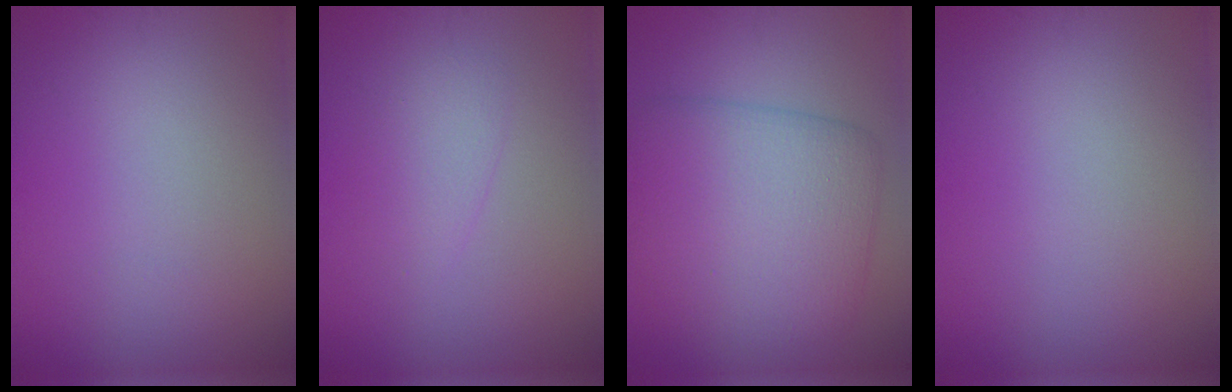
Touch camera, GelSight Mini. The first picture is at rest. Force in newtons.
{"total": 1.8, "press": 1.8, "slide": 0.1}
{"total": 8.5, "press": 8.5, "slide": 0.3}
{"total": 0.0}